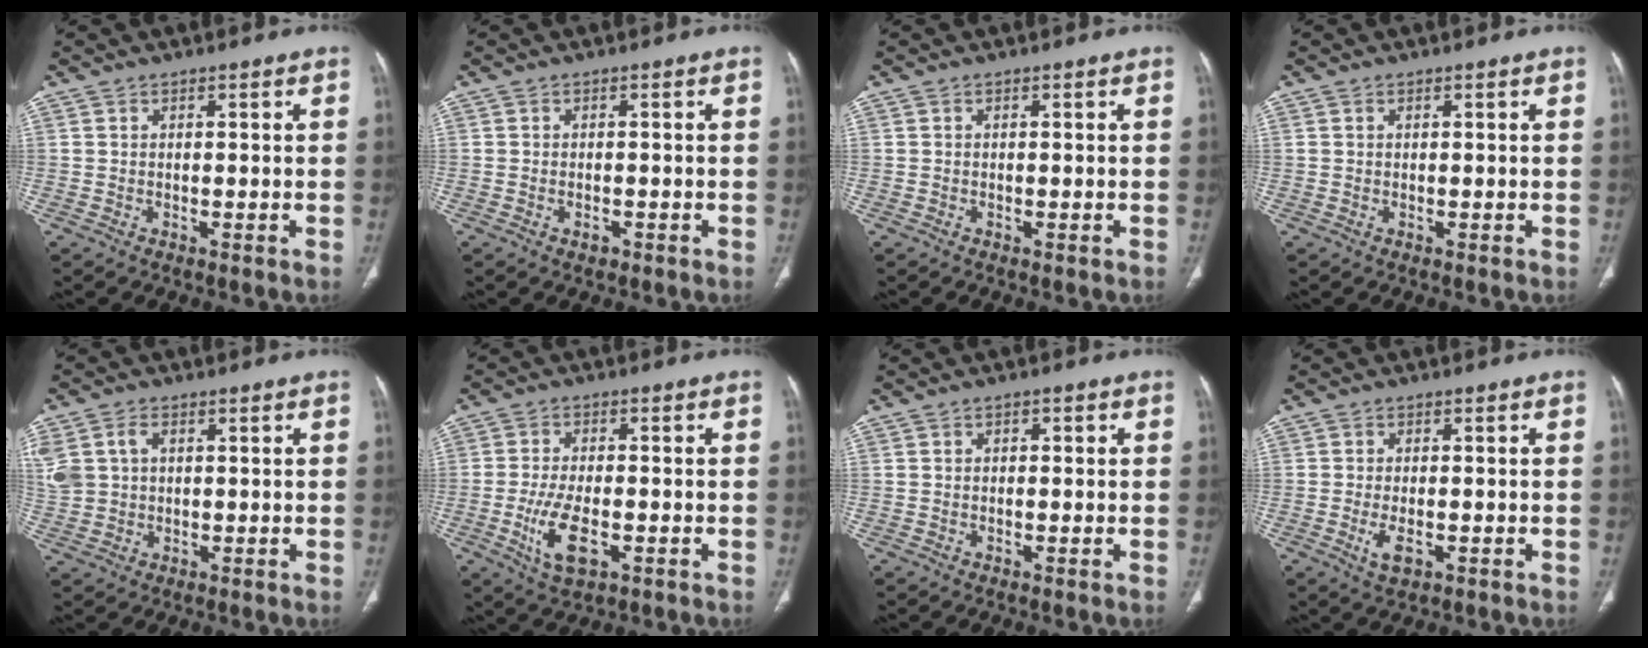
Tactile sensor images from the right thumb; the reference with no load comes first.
{"total": 1.3, "force": [-0.7, 0.8, 0.8], "torque": [-0.013, 0.005, -0.008]}
{"total": 0.0}
{"total": 0.0}
{"total": 10.1, "force": [2.5, 7.7, 6.0], "torque": [-0.162, 0.016, 0.059]}
{"total": 8.3, "force": [-2.6, 3.8, 6.9], "torque": [-0.139, 0.002, -0.041]}
{"total": 1.1, "force": [0.2, 0.7, 0.8], "torque": [-0.007, 0.003, 0.000]}
{"total": 3.8, "force": [-1.2, 1.8, 3.1], "torque": [-0.060, -0.003, -0.017]}